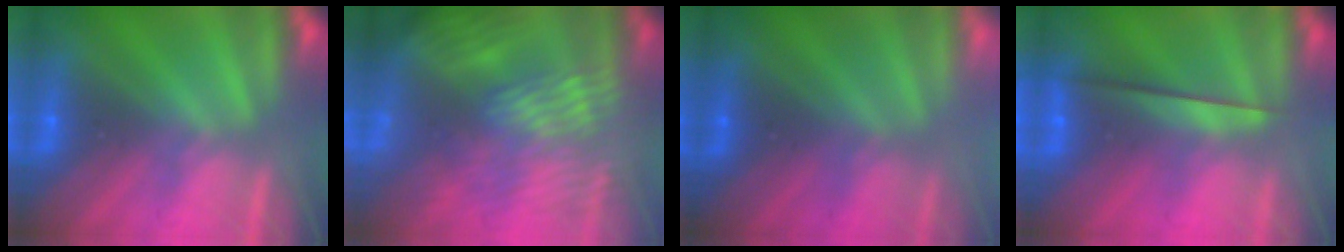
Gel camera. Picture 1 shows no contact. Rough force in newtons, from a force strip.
{"total": 9.1}
{"total": 2.3}
{"total": 2.2}